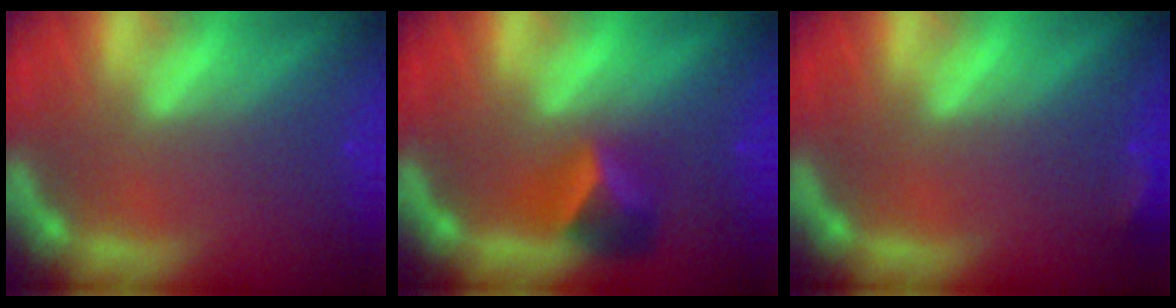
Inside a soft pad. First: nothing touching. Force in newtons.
{"total": 3.4}
{"total": 1.4}